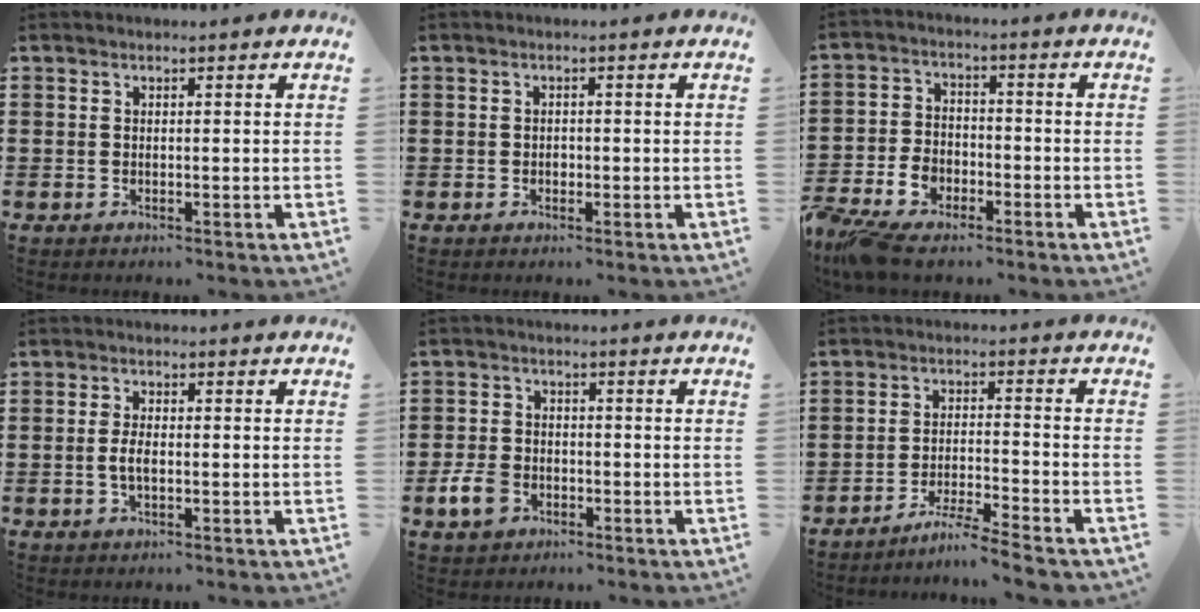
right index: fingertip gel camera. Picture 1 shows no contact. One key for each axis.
{"total": 0.9, "fx": -0.3, "fy": 0.6, "fz": 0.6, "tx": -0.012, "ty": 0.000, "tz": -0.006}
{"total": 6.1, "fx": -4.1, "fy": 3.5, "fz": 2.9, "tx": -0.085, "ty": 0.003, "tz": -0.086}
{"total": 2.6, "fx": -0.4, "fy": 1.1, "fz": 2.3, "tx": -0.059, "ty": -0.003, "tz": -0.012}
{"total": 4.7, "fx": -2.2, "fy": 3.1, "fz": 2.7, "tx": -0.078, "ty": -0.003, "tz": -0.049}
{"total": 5.0, "fx": -4.6, "fy": -0.7, "fz": 1.9, "tx": -0.040, "ty": -0.013, "tz": -0.089}